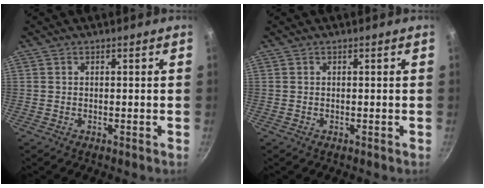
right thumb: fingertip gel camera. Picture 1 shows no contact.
{"total": 0.0}